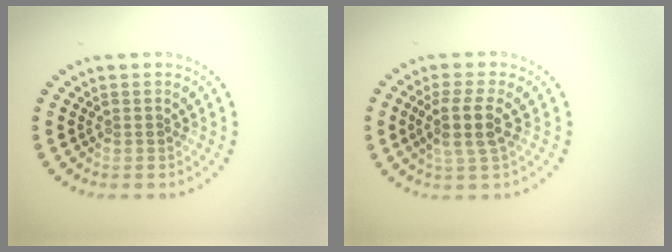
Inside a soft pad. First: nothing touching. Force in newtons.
{"total": 2.9, "press": 2.5, "slide": 1.5}